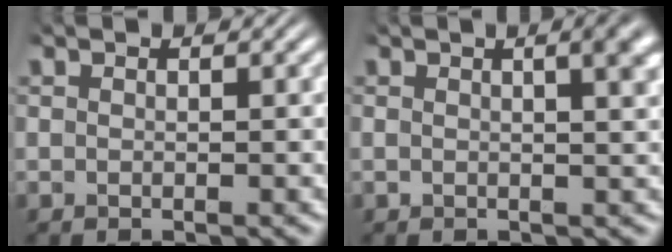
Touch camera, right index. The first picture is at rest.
{"total": 3.4, "force": [1.2, 0.9, 3.1], "torque": [-0.022, 0.018, 0.010]}